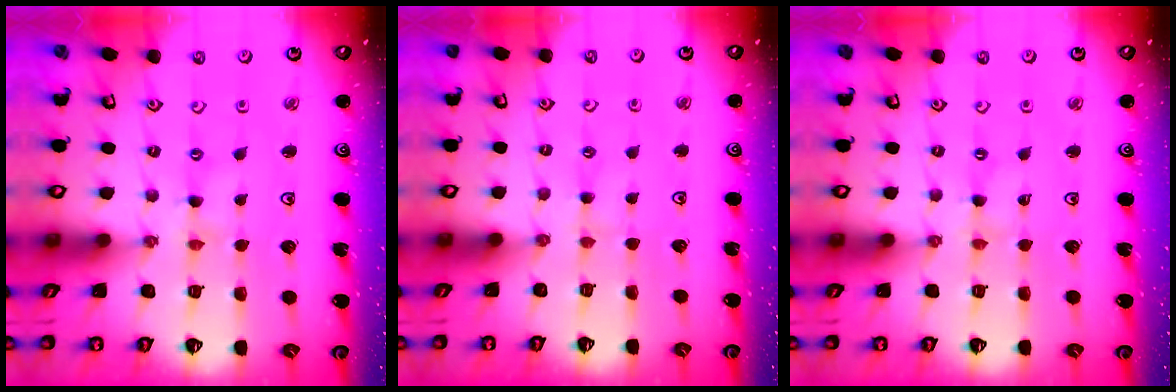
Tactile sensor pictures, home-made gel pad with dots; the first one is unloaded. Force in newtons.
{"total": 0.8, "press": 0.8, "slide": 0.3}
{"total": 0.0}